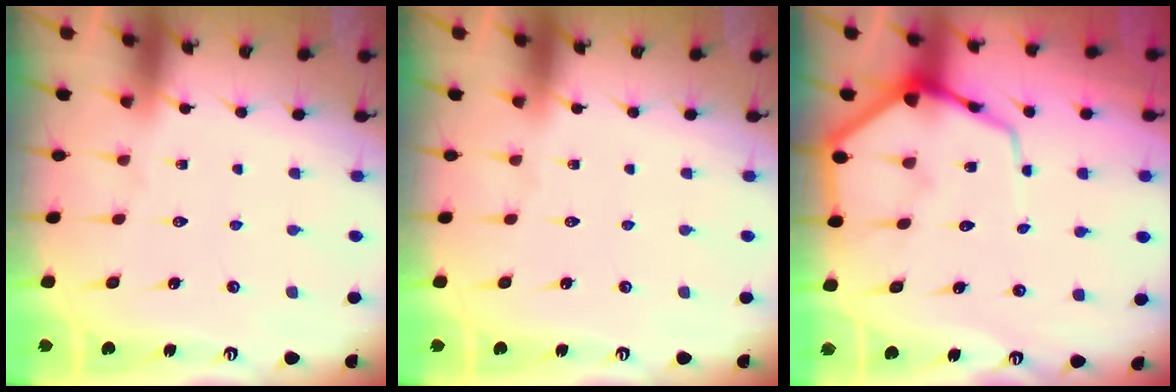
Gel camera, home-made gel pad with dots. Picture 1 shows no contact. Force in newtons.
{"total": 0.0}
{"total": 10.5, "press": 10.4, "slide": 1.1}